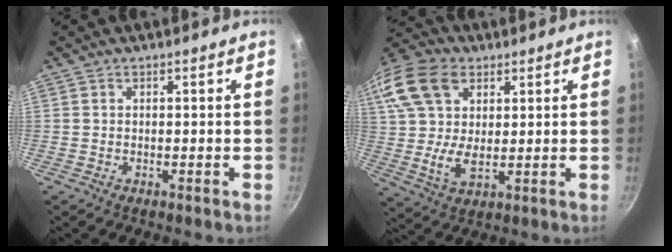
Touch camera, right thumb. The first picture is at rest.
{"total": 20.5, "force": [8.2, 13.4, 13.1], "torque": [-0.284, 0.013, 0.149]}